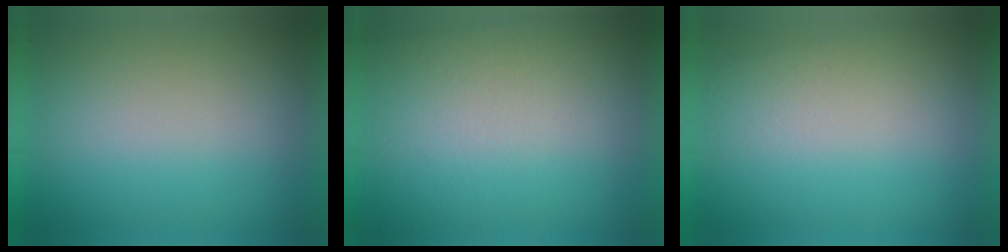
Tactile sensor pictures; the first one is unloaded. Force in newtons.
{"total": 3.0}
{"total": 1.0}